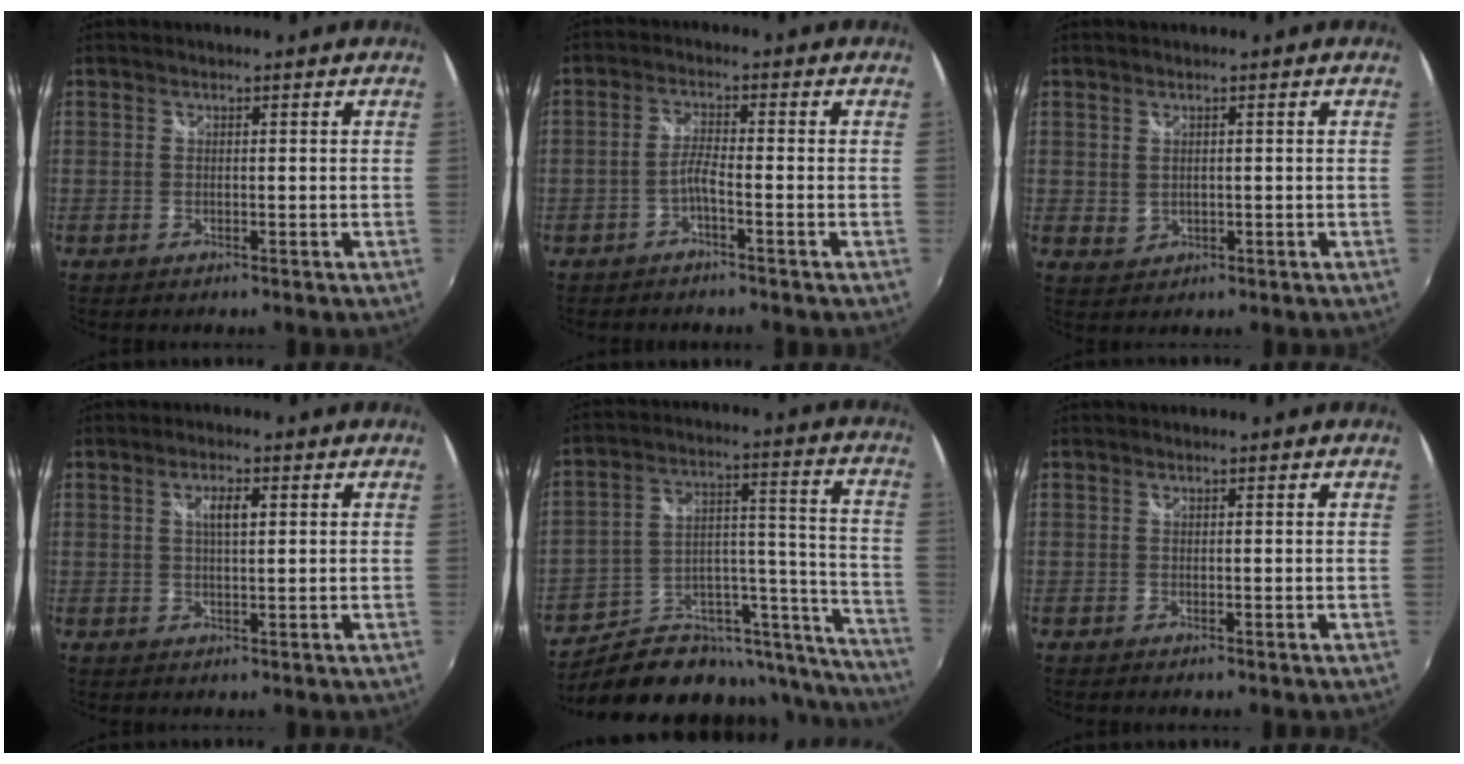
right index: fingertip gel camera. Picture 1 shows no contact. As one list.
[{"total": 2.4, "force": [-1.5, -0.1, 1.9], "torque": [-0.047, 0.007, -0.032]}, {"total": 2.0, "force": [0.5, 1.7, 1.1], "torque": [-0.016, 0.001, 0.013]}, {"total": 3.1, "force": [1.0, 0.7, 2.8], "torque": [-0.049, 0.003, 0.015]}, {"total": 23.5, "force": [-14.9, 11.9, 13.6], "torque": [-0.177, 0.045, -0.197]}, {"total": 0.0}]